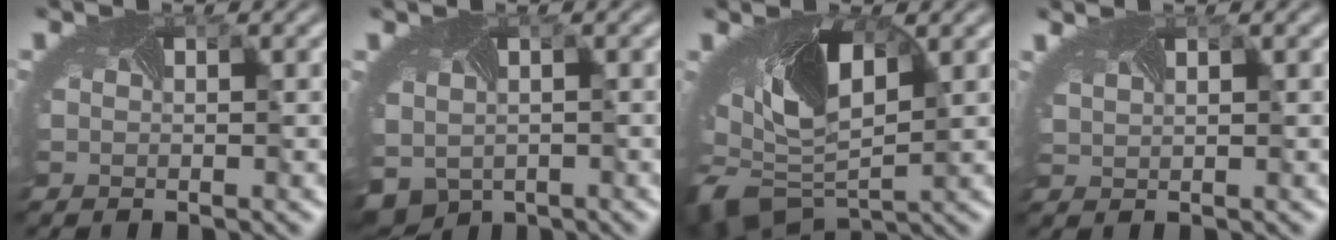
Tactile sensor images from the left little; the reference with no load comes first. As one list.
[{"total": 4.8, "force": [-1.9, 3.4, 2.7], "torque": [-0.070, -0.045, -0.009]}, {"total": 8.5, "force": [-0.8, 4.4, 7.2], "torque": [-0.155, -0.033, -0.012]}, {"total": 2.0, "force": [1.6, 0.6, 1.1], "torque": [-0.041, 0.002, 0.030]}]